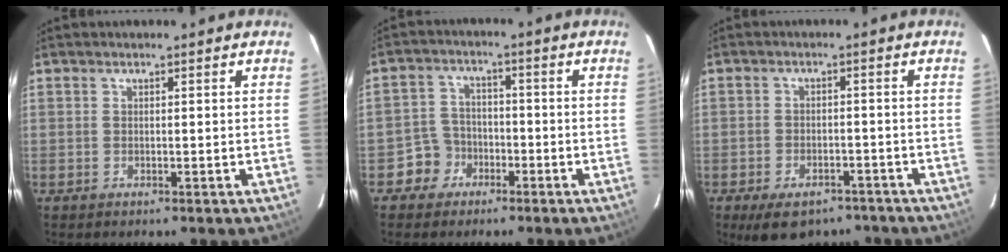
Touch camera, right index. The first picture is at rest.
{"total": 5.4, "force": [-2.9, 4.5, 0.0], "torque": [-0.007, 0.025, -0.052]}
{"total": 10.4, "force": [-7.5, 5.4, 4.8], "torque": [-0.098, 0.002, -0.099]}